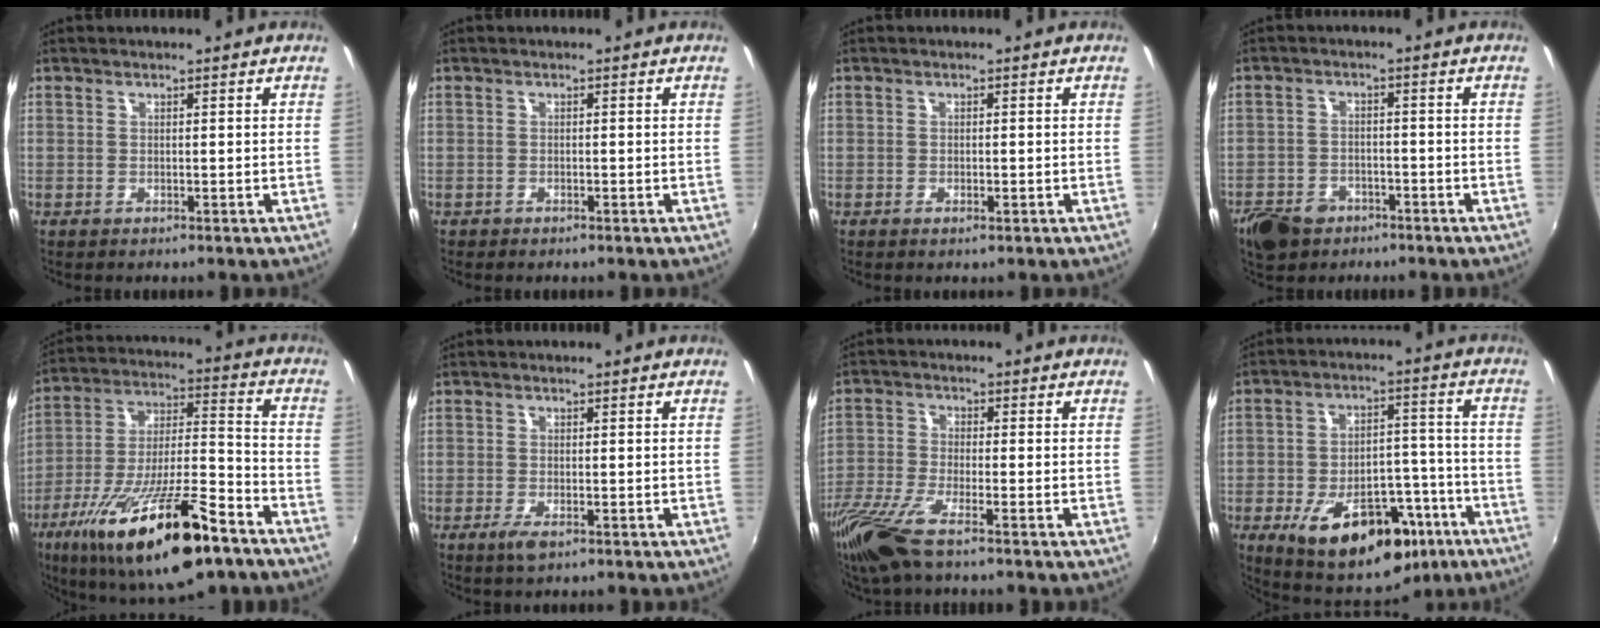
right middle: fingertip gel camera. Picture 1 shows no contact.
{"total": 0.9, "force": [-0.7, 0.5, 0.2], "torque": [-0.009, -0.003, -0.012]}
{"total": 1.0, "force": [-0.6, 0.5, 0.7], "torque": [-0.013, -0.003, -0.010]}
{"total": 8.9, "force": [-5.8, 5.8, 3.5], "torque": [-0.105, -0.002, -0.096]}
{"total": 25.5, "force": [-15.2, 7.0, 19.2], "torque": [-0.343, -0.042, -0.249]}
{"total": 2.2, "force": [-1.2, 0.6, 1.8], "torque": [-0.036, -0.010, -0.020]}
{"total": 9.2, "force": [-6.7, 1.1, 6.3], "torque": [-0.150, -0.032, -0.134]}
{"total": 20.0, "force": [-10.8, 10.8, 13.0], "torque": [-0.225, 0.010, -0.137]}